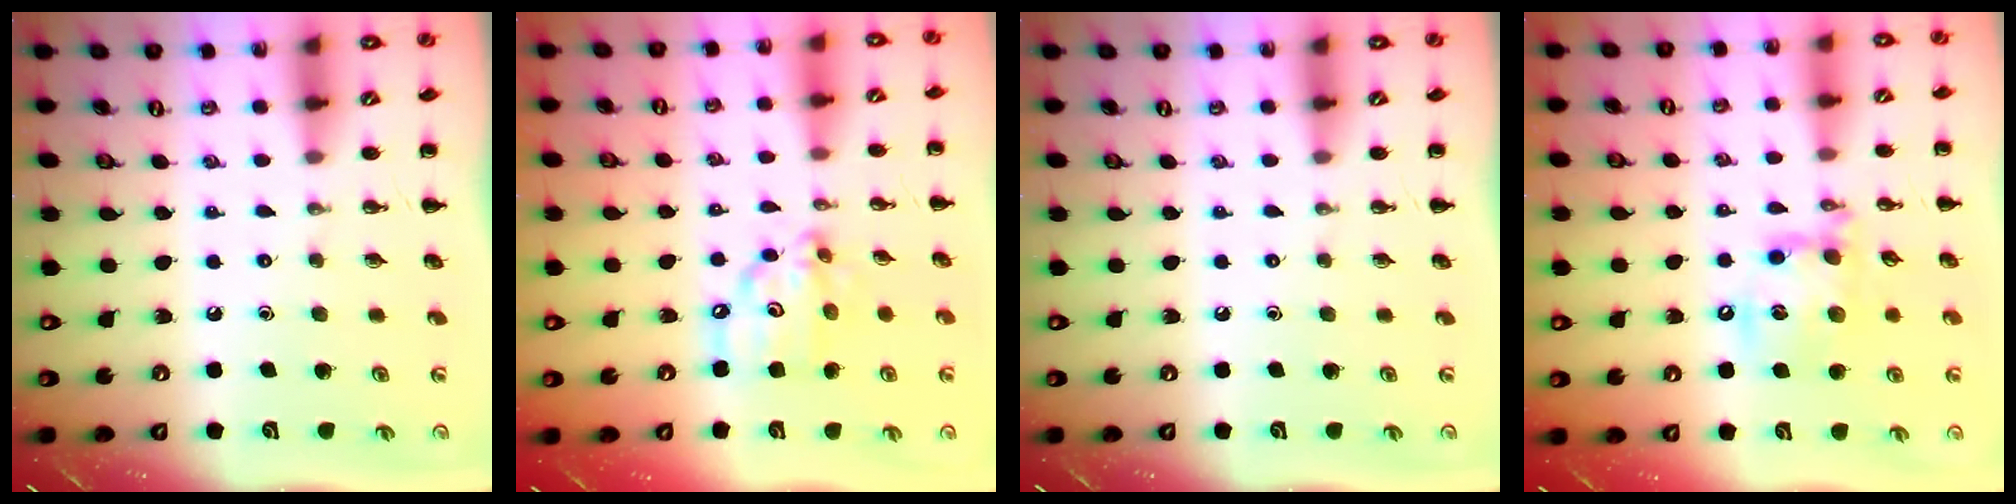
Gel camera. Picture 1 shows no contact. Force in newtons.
{"total": 10.5, "press": 10.3, "slide": 1.9}
{"total": 0.0}
{"total": 14.7, "press": 14.5, "slide": 2.7}